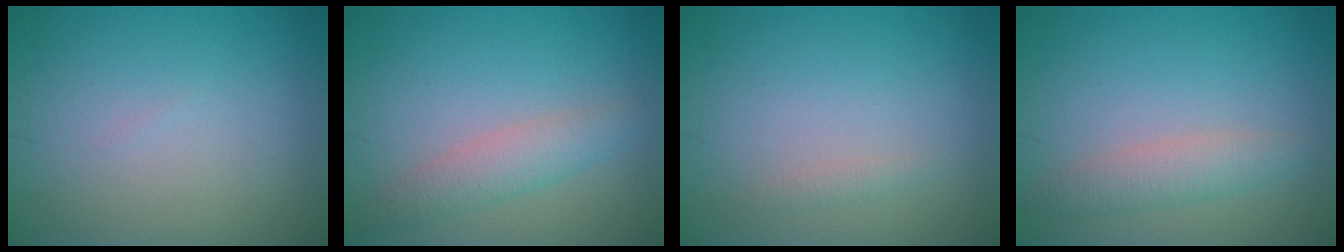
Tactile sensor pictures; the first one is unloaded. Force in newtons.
{"total": 2.7, "press": 2.6, "slide": 0.2}
{"total": 0.7, "press": 0.7, "slide": 0.0}
{"total": 2.5, "press": 2.5, "slide": 0.1}